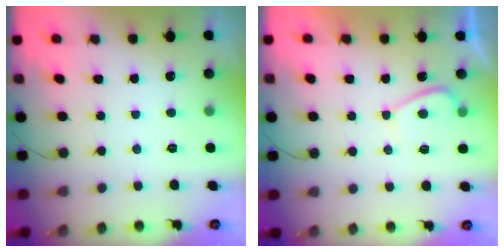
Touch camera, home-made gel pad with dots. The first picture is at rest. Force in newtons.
{"total": 3.2, "press": 3.1, "slide": 0.7}